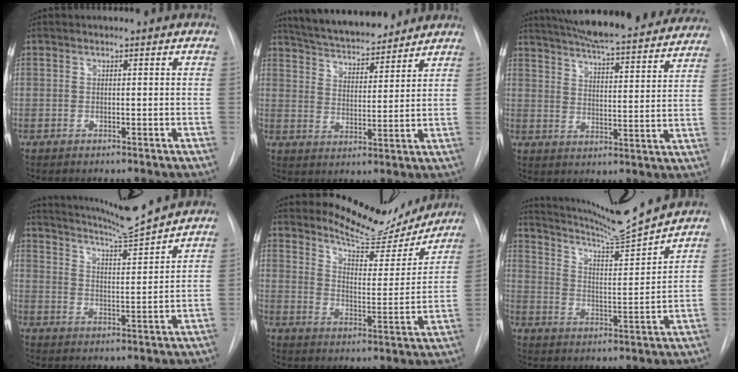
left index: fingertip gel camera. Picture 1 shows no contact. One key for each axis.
{"total": 13.4, "fx": 12.2, "fy": 2.8, "fz": 4.9, "tx": -0.078, "ty": 0.010, "tz": 0.196}
{"total": 28.2, "fx": 25.0, "fy": 4.2, "fz": 12.4, "tx": -0.202, "ty": -0.042, "tz": 0.314}
{"total": 10.4, "fx": 9.8, "fy": -1.8, "fz": 3.1, "tx": -0.058, "ty": -0.029, "tz": 0.157}
{"total": 11.9, "fx": 11.5, "fy": 2.3, "fz": 1.7, "tx": -0.025, "ty": -0.040, "tz": 0.159}
{"total": 13.3, "fx": 12.6, "fy": -2.0, "fz": 4.0, "tx": -0.080, "ty": -0.034, "tz": 0.202}